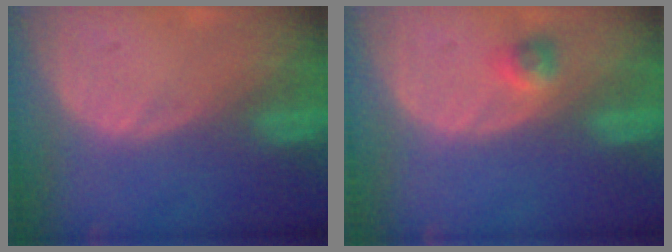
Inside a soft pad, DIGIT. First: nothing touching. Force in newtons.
{"total": 2.3, "press": 2.0, "slide": 1.1}